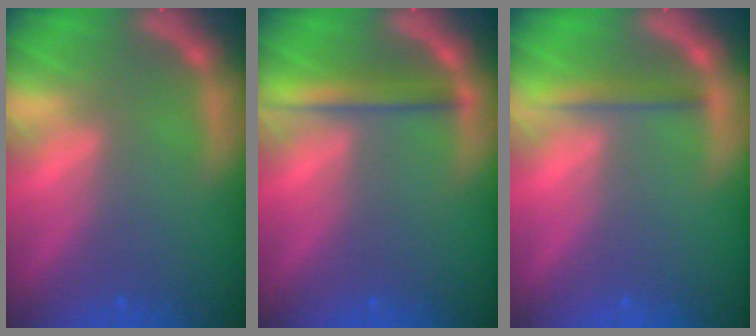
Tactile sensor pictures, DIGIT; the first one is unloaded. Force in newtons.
{"total": 2.9}
{"total": 2.0}